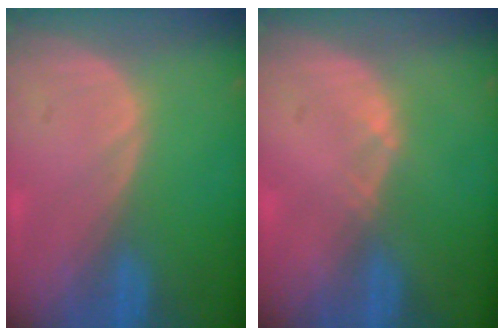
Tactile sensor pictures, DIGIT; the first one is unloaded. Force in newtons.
{"total": 0.6, "press": 0.5, "slide": 0.2}